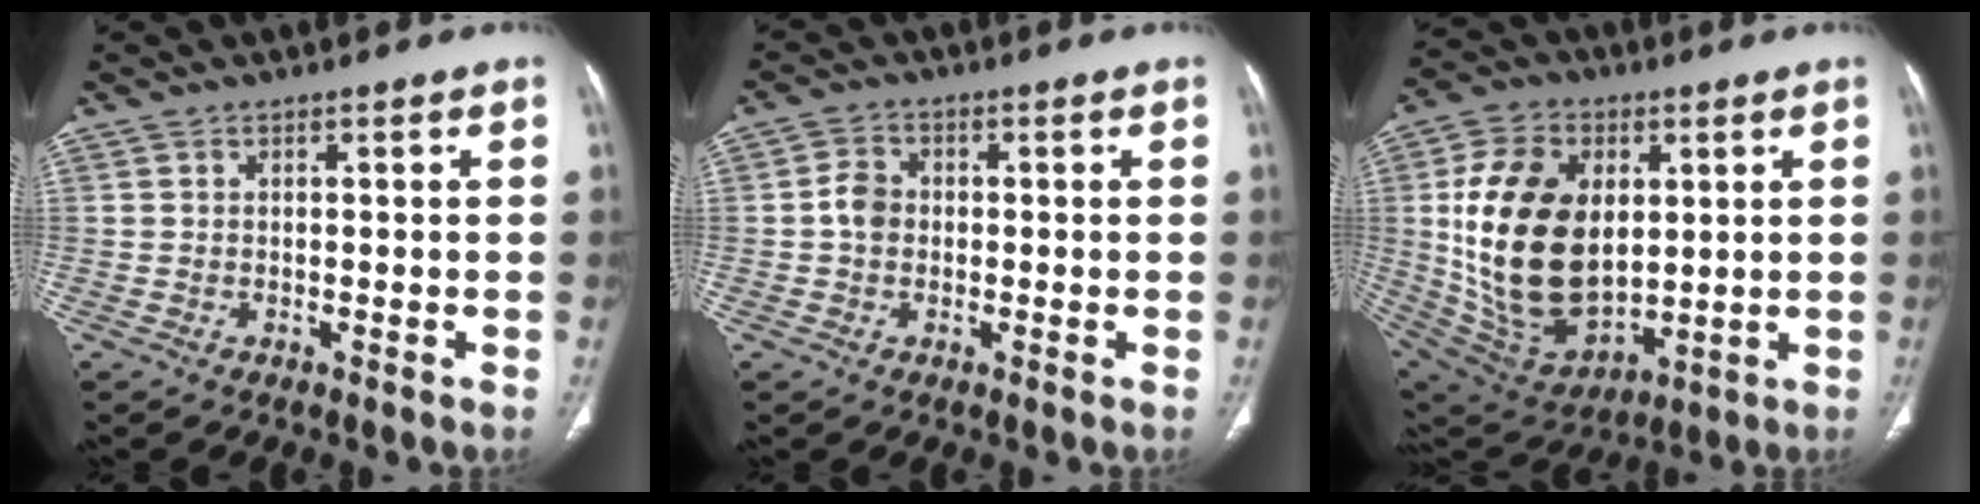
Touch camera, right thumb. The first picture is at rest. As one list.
[{"total": 3.7, "force": [-0.2, 3.1, 2.0], "torque": [-0.028, 0.010, -0.012]}, {"total": 23.1, "force": [2.8, 15.1, 17.3], "torque": [-0.310, -0.015, 0.073]}]